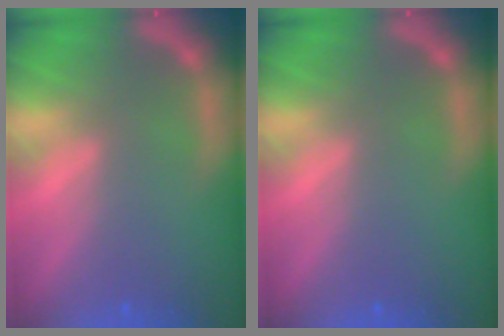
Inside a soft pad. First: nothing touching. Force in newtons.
{"total": 0.0}